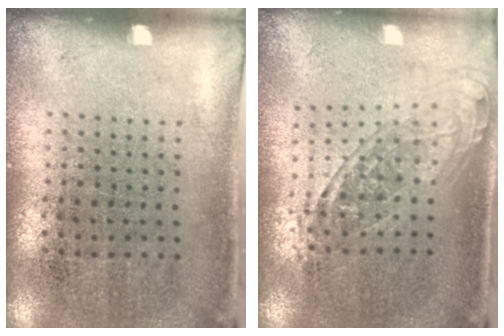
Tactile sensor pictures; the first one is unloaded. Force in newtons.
{"total": 1.6, "press": 1.3, "slide": 0.9}